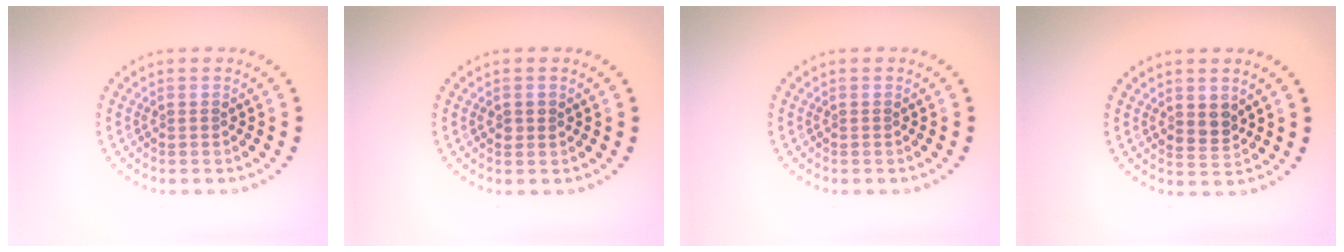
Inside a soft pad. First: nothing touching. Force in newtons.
{"total": 1.0, "press": 1.0, "slide": 0.1}
{"total": 0.0}
{"total": 1.9, "press": 1.8, "slide": 0.6}